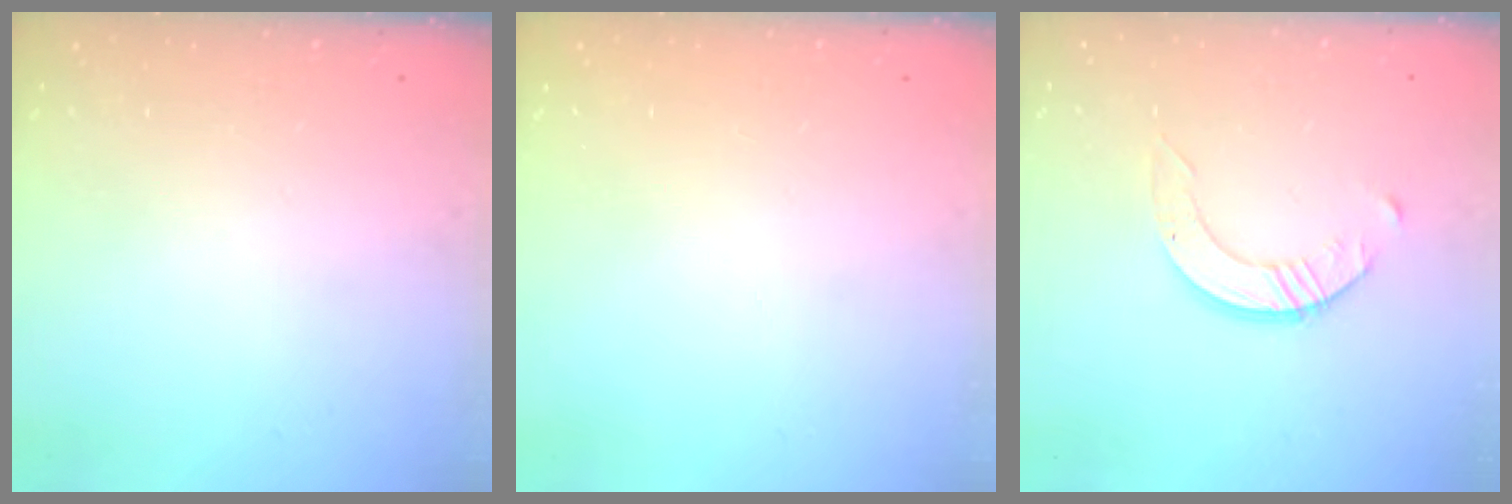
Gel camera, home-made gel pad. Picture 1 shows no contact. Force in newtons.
{"total": 0.0}
{"total": 2.5, "press": 2.5, "slide": 0.3}